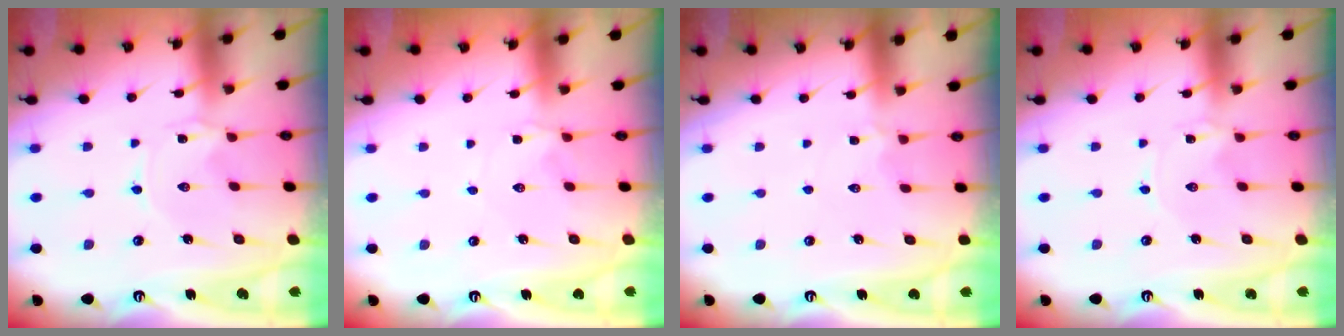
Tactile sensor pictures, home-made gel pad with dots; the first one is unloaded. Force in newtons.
{"total": 1.8, "press": 1.8, "slide": 0.3}
{"total": 1.9, "press": 1.8, "slide": 0.5}
{"total": 0.0}